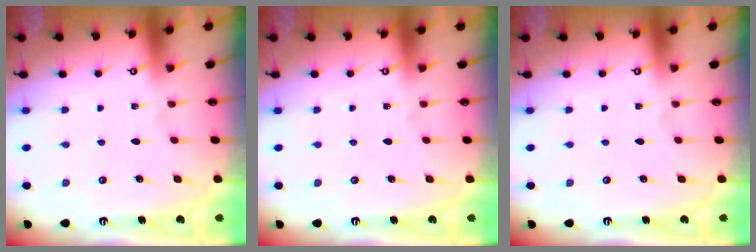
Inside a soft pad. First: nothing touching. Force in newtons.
{"total": 0.0}
{"total": 0.0}